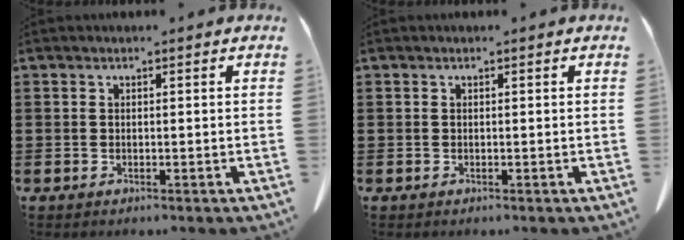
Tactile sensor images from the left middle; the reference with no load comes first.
{"total": 0.0}